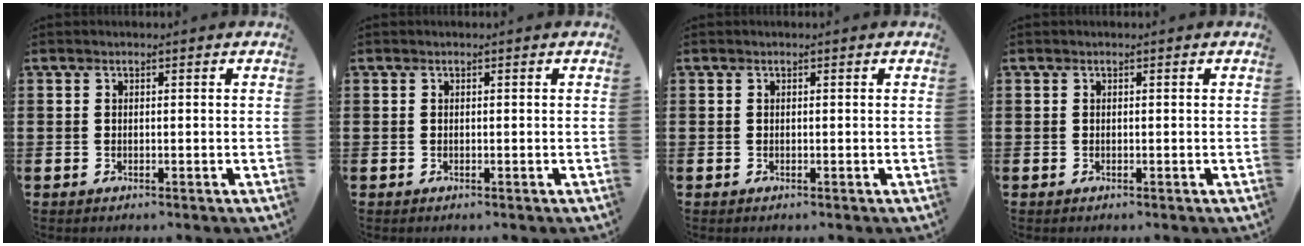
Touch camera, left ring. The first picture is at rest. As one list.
[{"total": 0.0}, {"total": 0.0}, {"total": 0.0}]